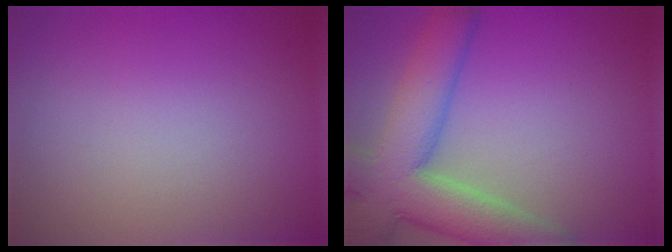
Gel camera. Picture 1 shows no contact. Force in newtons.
{"total": 9.0, "press": 9.0, "slide": 0.6}